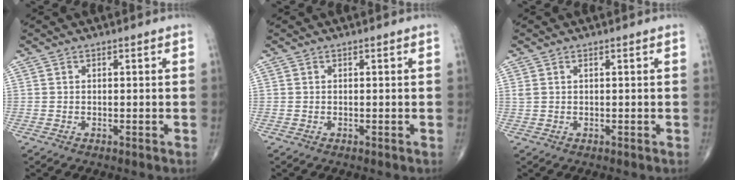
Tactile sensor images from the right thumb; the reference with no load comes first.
{"total": 0.0}
{"total": 1.1, "force": [0.5, 0.4, 0.9], "torque": [-0.025, 0.012, 0.016]}